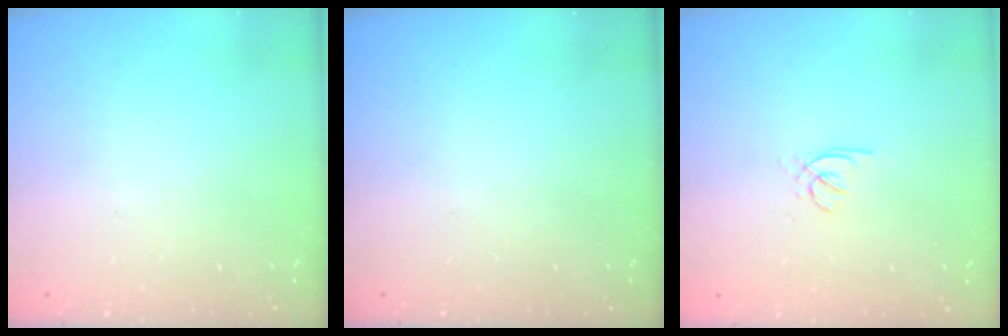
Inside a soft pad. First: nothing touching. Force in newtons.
{"total": 0.0}
{"total": 1.8, "press": 1.8, "slide": 0.5}